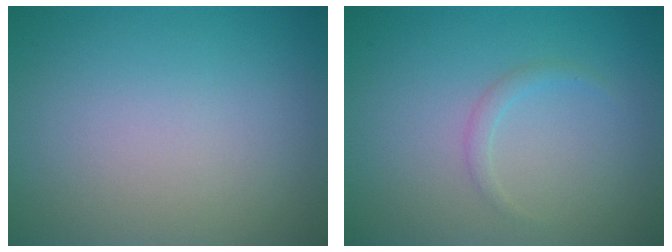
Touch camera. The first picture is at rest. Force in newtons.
{"total": 0.9, "press": 0.9, "slide": 0.1}